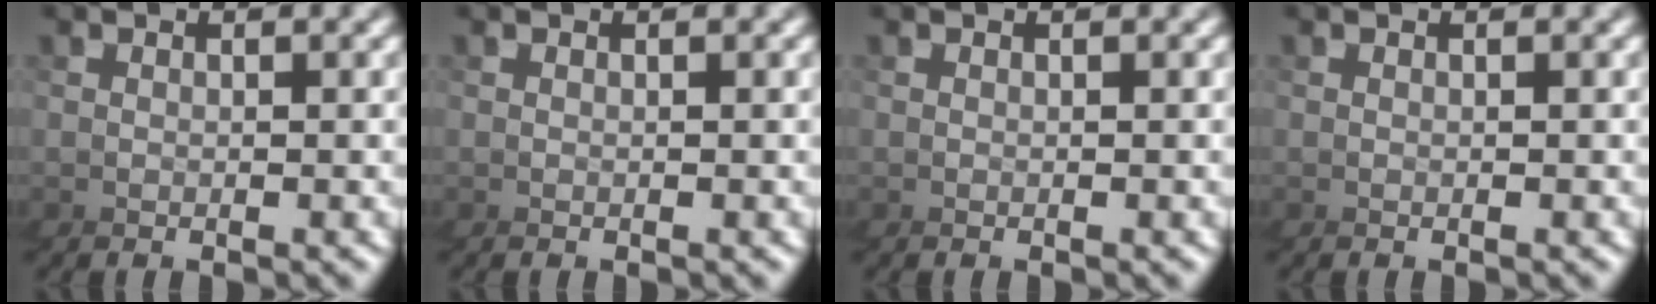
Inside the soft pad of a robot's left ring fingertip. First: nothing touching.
{"total": 0.0}
{"total": 0.0}
{"total": 0.0}